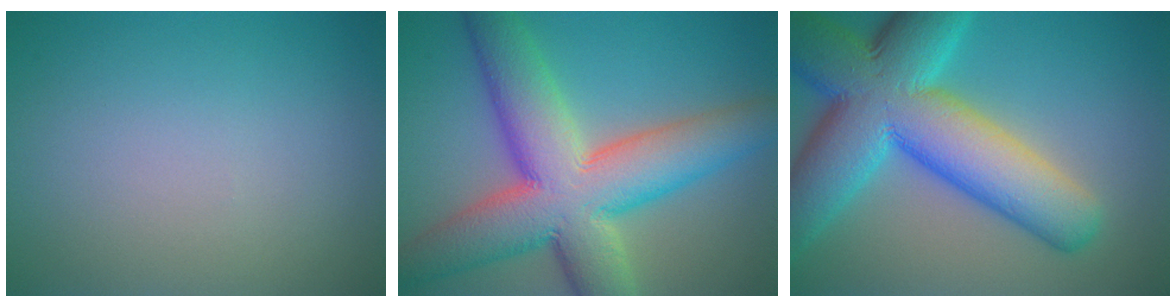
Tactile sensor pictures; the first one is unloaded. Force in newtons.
{"total": 12.6, "press": 12.6, "slide": 0.5}
{"total": 14.3, "press": 14.2, "slide": 0.4}